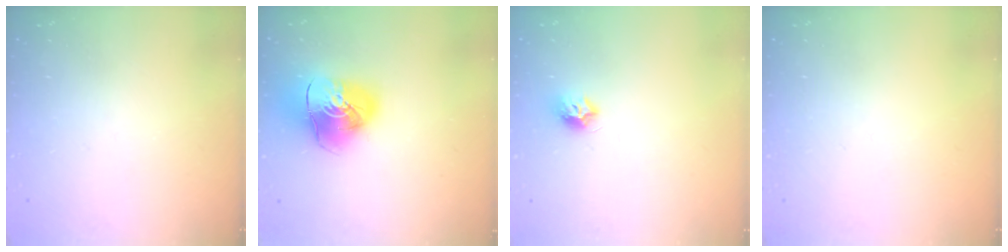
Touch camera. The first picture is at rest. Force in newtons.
{"total": 13.5, "press": 13.4, "slide": 1.9}
{"total": 8.2, "press": 8.2, "slide": 0.7}
{"total": 0.0}